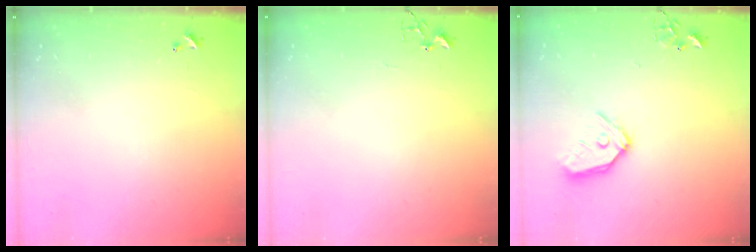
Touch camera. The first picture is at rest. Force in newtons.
{"total": 3.0, "press": 2.9, "slide": 0.4}
{"total": 12.5, "press": 12.4, "slide": 1.6}